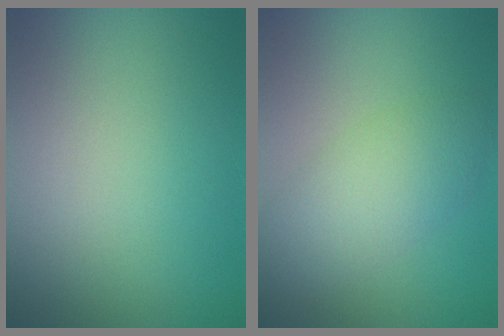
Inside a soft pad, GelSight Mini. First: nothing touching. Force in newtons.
{"total": 4.1, "press": 4.1, "slide": 0.3}